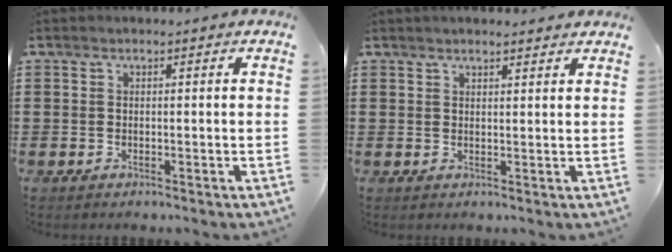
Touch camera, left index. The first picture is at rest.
{"total": 1.6, "force": [1.5, 0.1, 0.5], "torque": [-0.012, 0.002, 0.028]}